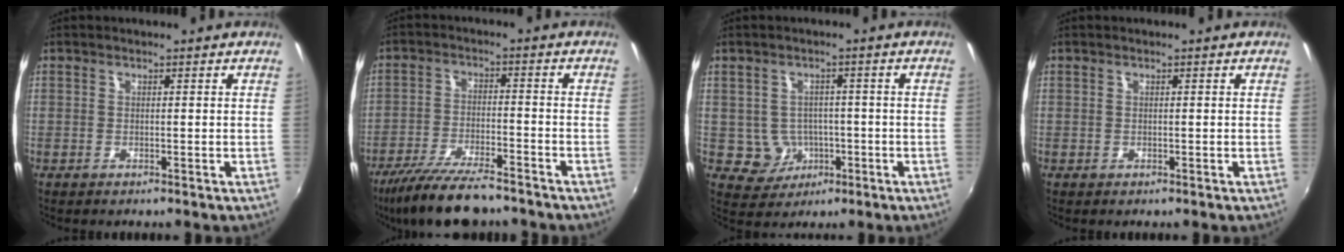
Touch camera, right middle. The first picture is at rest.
{"total": 12.7, "force": [-10.7, 2.4, 6.5], "torque": [-0.148, -0.024, -0.184]}
{"total": 5.3, "force": [-1.2, 5.0, 1.0], "torque": [-0.033, 0.013, -0.002]}
{"total": 0.0}